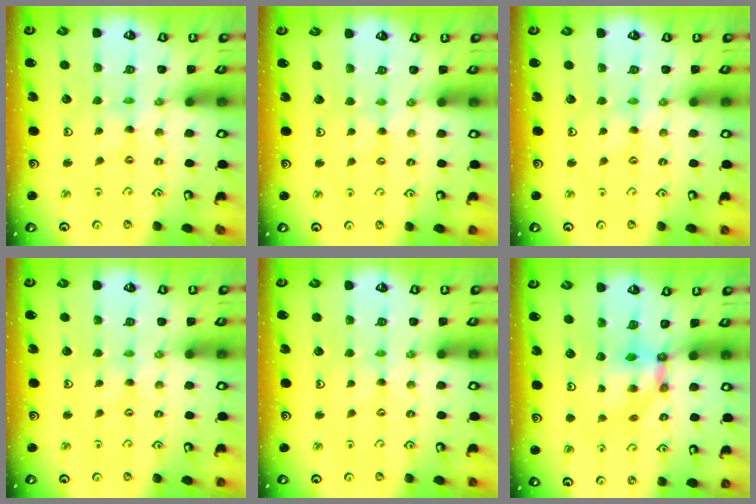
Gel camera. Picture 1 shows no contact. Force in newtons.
{"total": 1.5, "press": 1.4, "slide": 0.4}
{"total": 1.1, "press": 1.1, "slide": 0.2}
{"total": 0.0}
{"total": 1.3, "press": 1.3, "slide": 0.3}
{"total": 6.2, "press": 6.1, "slide": 0.7}